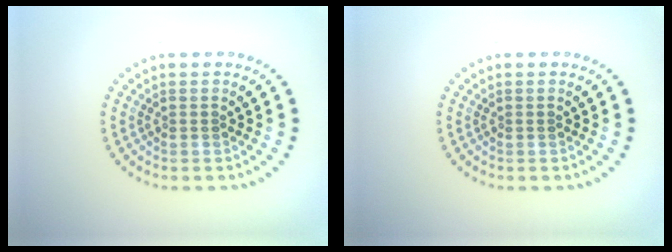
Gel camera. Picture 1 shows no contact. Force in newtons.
{"total": 0.0}